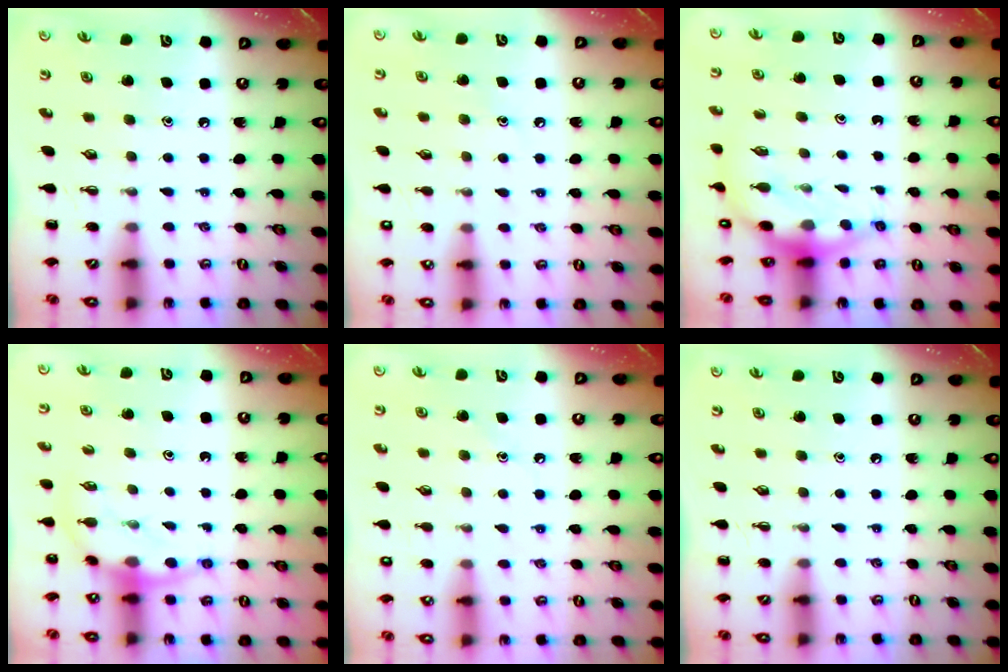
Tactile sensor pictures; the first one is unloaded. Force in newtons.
{"total": 6.1, "press": 5.9, "slide": 1.5}
{"total": 6.9, "press": 6.7, "slide": 1.6}
{"total": 8.2, "press": 8.1, "slide": 1.4}
{"total": 9.4, "press": 9.2, "slide": 2.0}
{"total": 0.0}